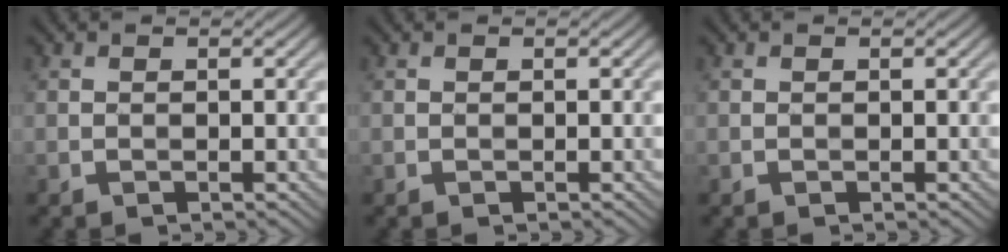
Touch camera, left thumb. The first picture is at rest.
{"total": 0.0}
{"total": 0.0}